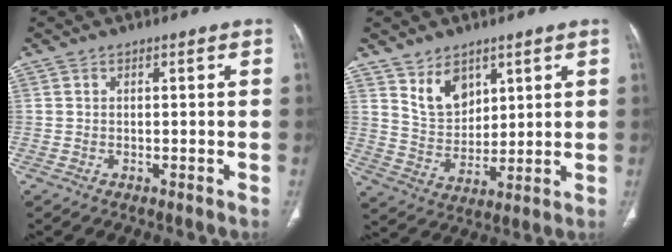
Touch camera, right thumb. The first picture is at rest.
{"total": 8.1, "force": [4.8, 5.3, 3.9], "torque": [-0.043, -0.039, 0.101]}